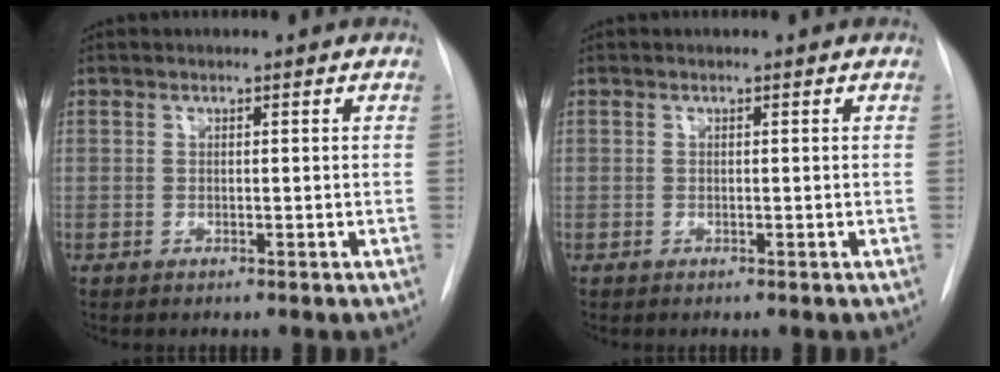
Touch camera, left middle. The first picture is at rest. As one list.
[{"total": 0.0}]